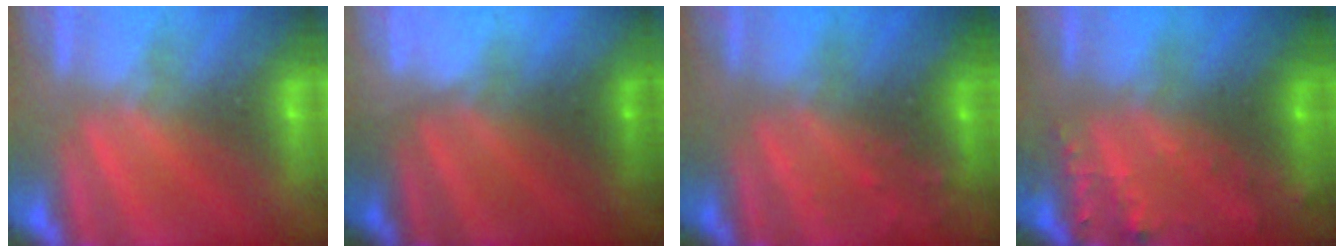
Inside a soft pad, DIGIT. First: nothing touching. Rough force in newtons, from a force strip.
{"total": 1.8}
{"total": 8.6}
{"total": 7.5}